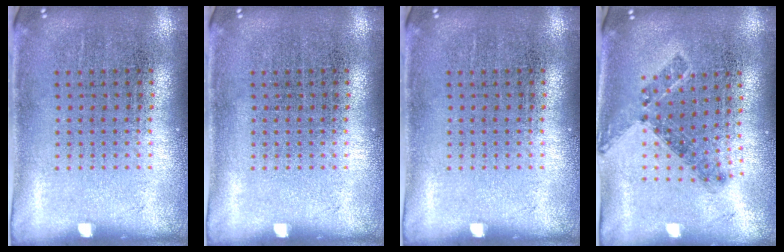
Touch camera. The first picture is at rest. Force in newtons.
{"total": 0.0}
{"total": 0.0}
{"total": 0.8, "press": 0.8, "slide": 0.3}